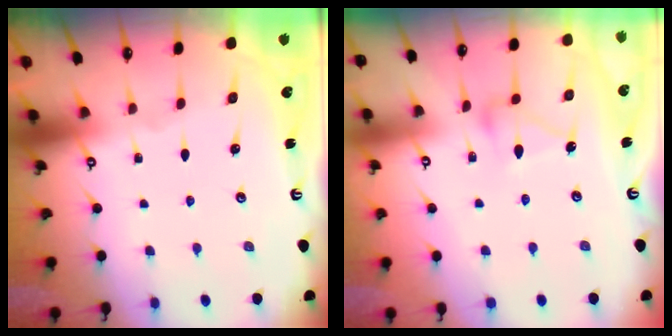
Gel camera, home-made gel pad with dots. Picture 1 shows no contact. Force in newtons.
{"total": 8.5, "press": 8.5, "slide": 0.4}